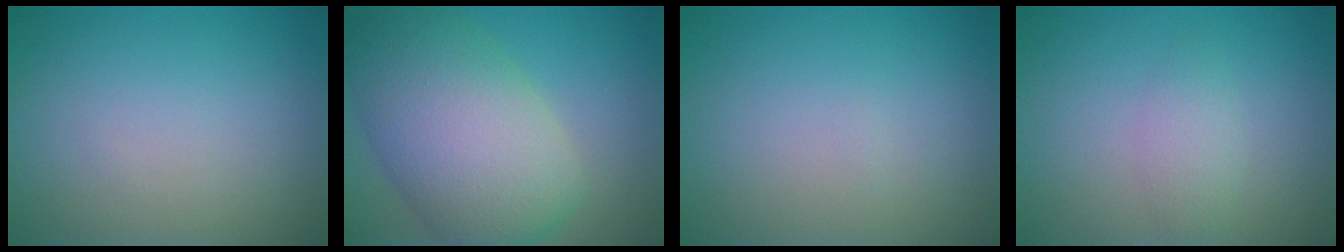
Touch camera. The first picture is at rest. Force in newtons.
{"total": 10.8, "press": 10.8, "slide": 0.3}
{"total": 0.0}
{"total": 1.7, "press": 1.7, "slide": 0.1}